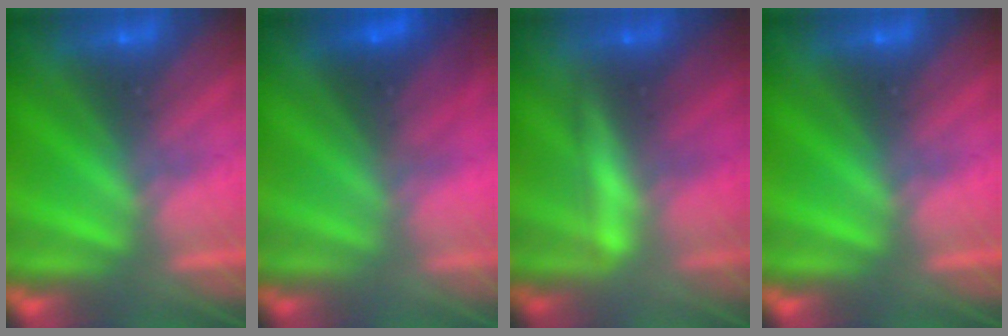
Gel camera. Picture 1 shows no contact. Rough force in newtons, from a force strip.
{"total": 2.8}
{"total": 2.1}
{"total": 0.0}